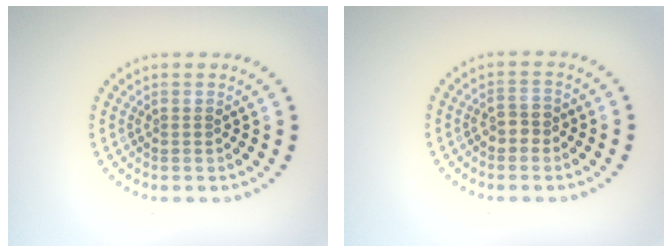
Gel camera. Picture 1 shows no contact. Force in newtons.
{"total": 1.7, "press": 1.6, "slide": 0.5}